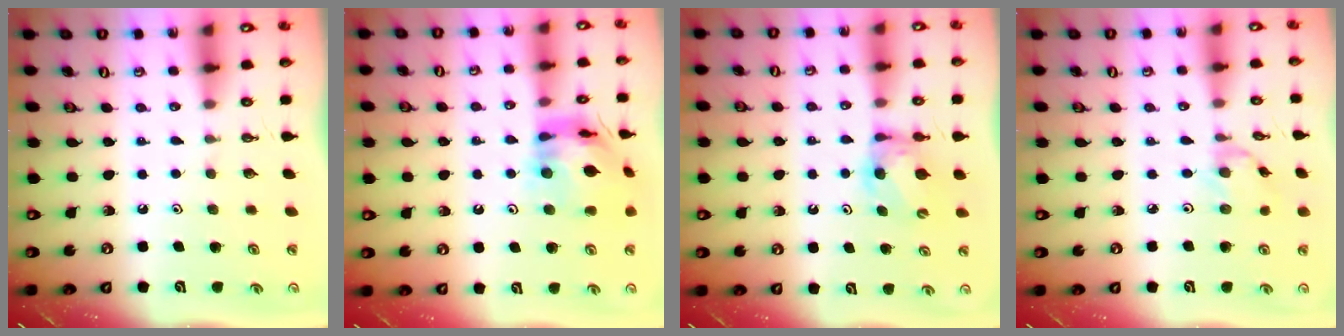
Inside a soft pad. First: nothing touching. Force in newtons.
{"total": 14.0, "press": 13.9, "slide": 2.0}
{"total": 7.2, "press": 7.2, "slide": 0.3}
{"total": 1.2, "press": 1.1, "slide": 0.3}